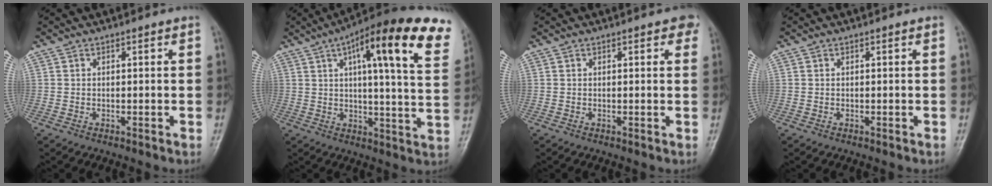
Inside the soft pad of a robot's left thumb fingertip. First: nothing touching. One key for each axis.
{"total": 24.2, "fx": 11.7, "fy": 5.9, "fz": 20.4, "tx": -0.272, "ty": -0.010, "tz": 0.148}
{"total": 2.1, "fx": 1.1, "fy": 1.1, "fz": 1.5, "tx": -0.005, "ty": 0.001, "tz": 0.006}
{"total": 0.0}